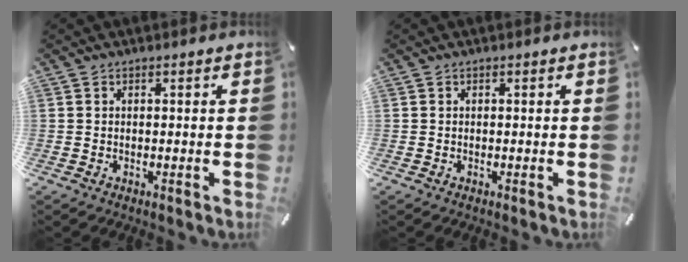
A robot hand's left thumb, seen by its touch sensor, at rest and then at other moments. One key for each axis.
{"total": 0.0}